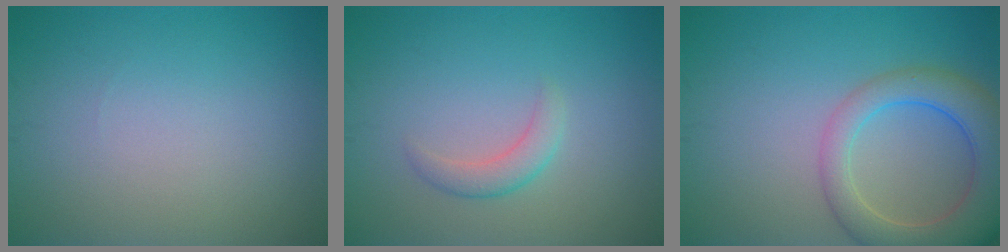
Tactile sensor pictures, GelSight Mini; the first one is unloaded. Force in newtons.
{"total": 1.9, "press": 1.9, "slide": 0.1}
{"total": 7.2, "press": 7.2, "slide": 0.5}